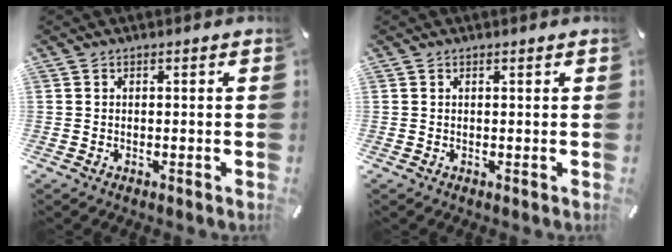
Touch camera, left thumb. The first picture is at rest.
{"total": 0.0}